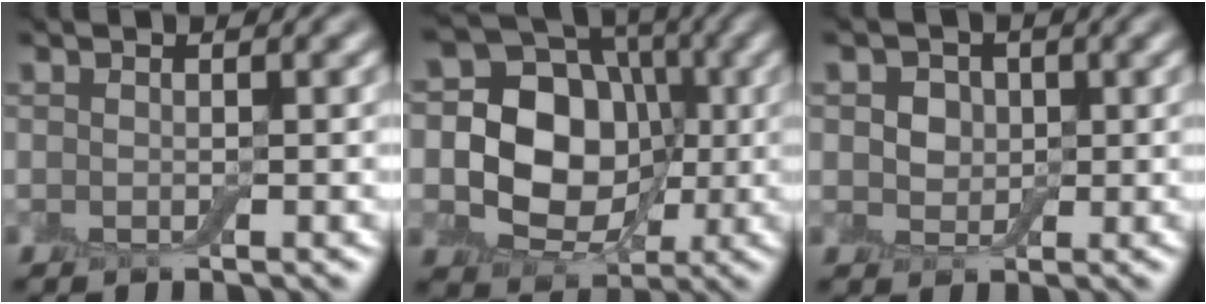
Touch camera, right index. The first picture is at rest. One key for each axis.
{"total": 13.4, "fx": 0.7, "fy": 10.9, "fz": 7.8, "tx": -0.128, "ty": 0.035, "tz": -0.012}
{"total": 3.2, "fx": 0.9, "fy": 2.6, "fz": 1.6, "tx": -0.024, "ty": 0.008, "tz": 0.000}